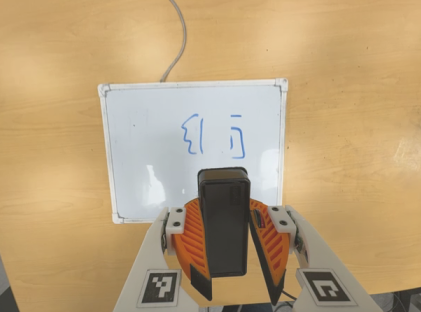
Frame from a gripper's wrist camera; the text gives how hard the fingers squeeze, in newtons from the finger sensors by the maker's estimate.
{"total": 8.9, "left": 9.3, "right": 8.5}